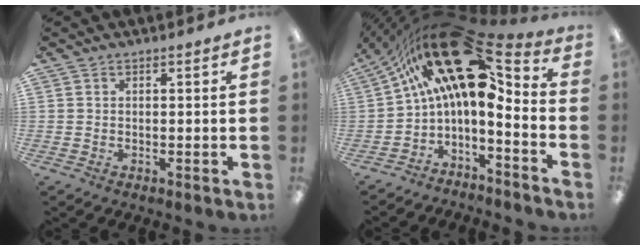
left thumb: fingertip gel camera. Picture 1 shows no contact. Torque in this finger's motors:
{"motor_torque": [-0.34, 2.65, 2.78, -0.01, 0.36]}